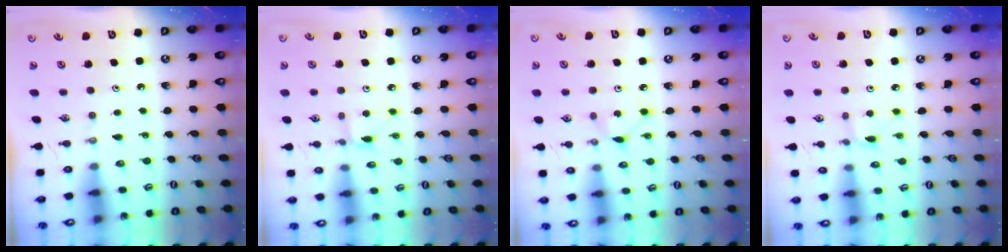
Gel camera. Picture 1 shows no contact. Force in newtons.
{"total": 2.6, "press": 2.5, "slide": 0.4}
{"total": 2.9, "press": 2.9, "slide": 0.4}
{"total": 1.4, "press": 1.4, "slide": 0.2}